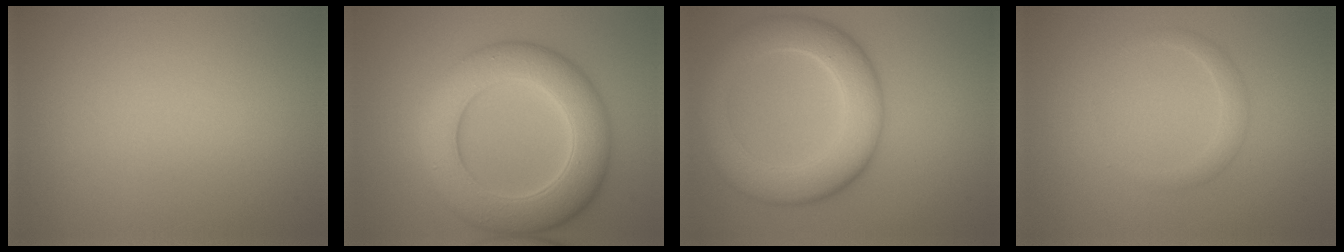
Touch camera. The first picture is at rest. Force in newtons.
{"total": 9.0, "press": 9.0, "slide": 0.4}
{"total": 7.7, "press": 7.7, "slide": 0.4}
{"total": 1.5, "press": 1.5, "slide": 0.0}